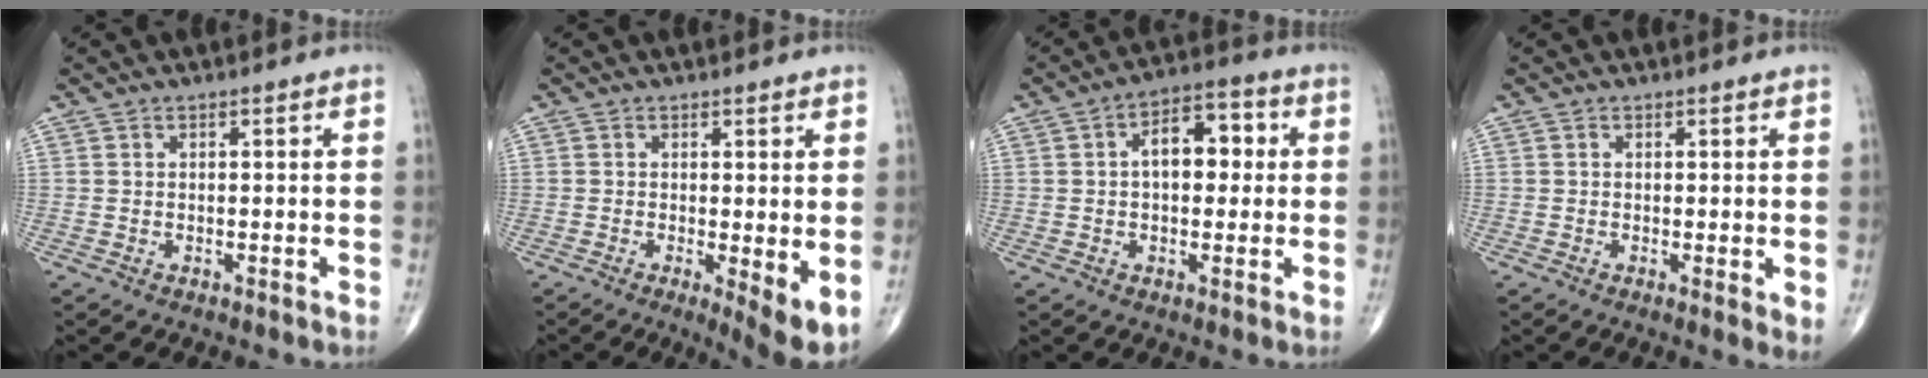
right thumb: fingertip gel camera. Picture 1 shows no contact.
{"total": 5.4, "force": [-0.6, 1.3, 5.2], "torque": [-0.080, -0.017, -0.011]}
{"total": 9.1, "force": [1.2, 5.4, 7.2], "torque": [-0.084, 0.024, 0.011]}
{"total": 2.4, "force": [0.1, 0.6, 2.3], "torque": [-0.036, -0.009, -0.002]}